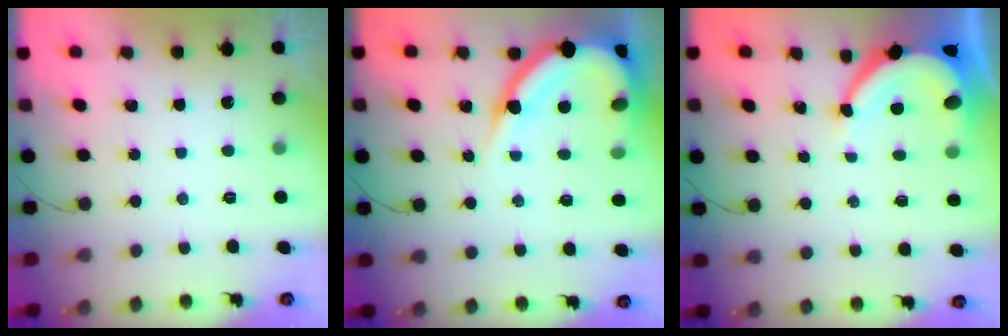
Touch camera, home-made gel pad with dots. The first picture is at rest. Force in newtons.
{"total": 13.8, "press": 13.8, "slide": 1.1}
{"total": 6.9, "press": 6.8, "slide": 1.1}